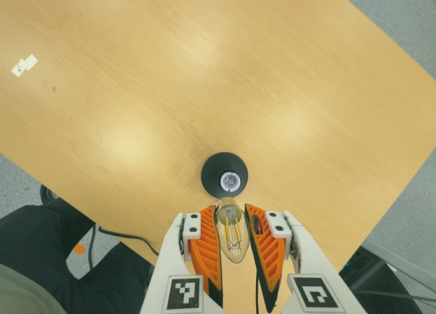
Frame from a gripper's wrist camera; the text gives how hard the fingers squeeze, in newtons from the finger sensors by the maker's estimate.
{"total": 19.8, "left": 20.8, "right": 18.8}